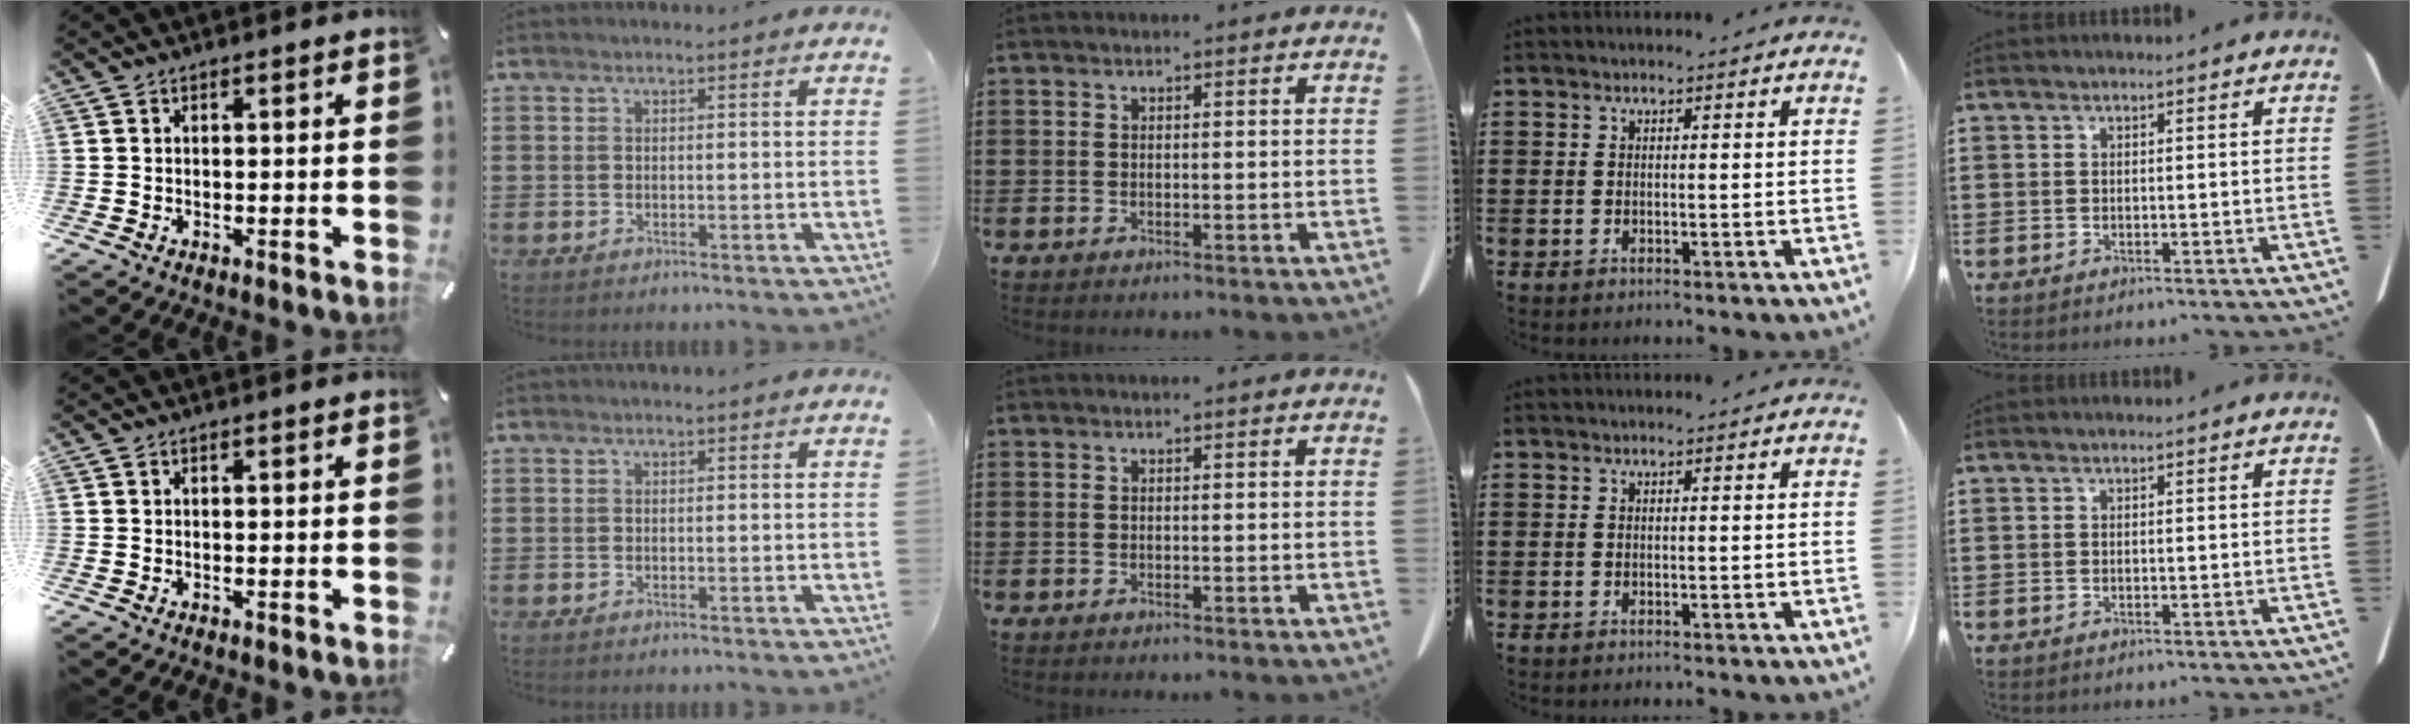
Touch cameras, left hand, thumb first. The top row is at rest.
{}